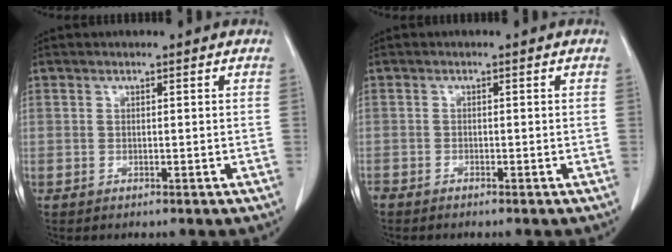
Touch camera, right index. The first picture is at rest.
{"total": 1.1, "force": [-1.1, 0.3, 0.3], "torque": [-0.006, -0.001, -0.020]}